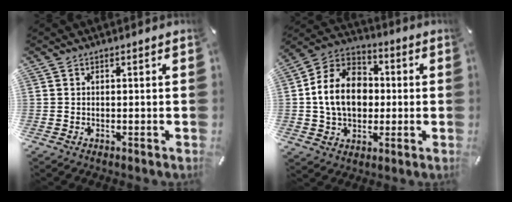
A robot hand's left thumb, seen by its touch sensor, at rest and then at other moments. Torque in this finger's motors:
{"motor_torque": [1.94, 3.04, 0.51, 0.04, 0.20]}